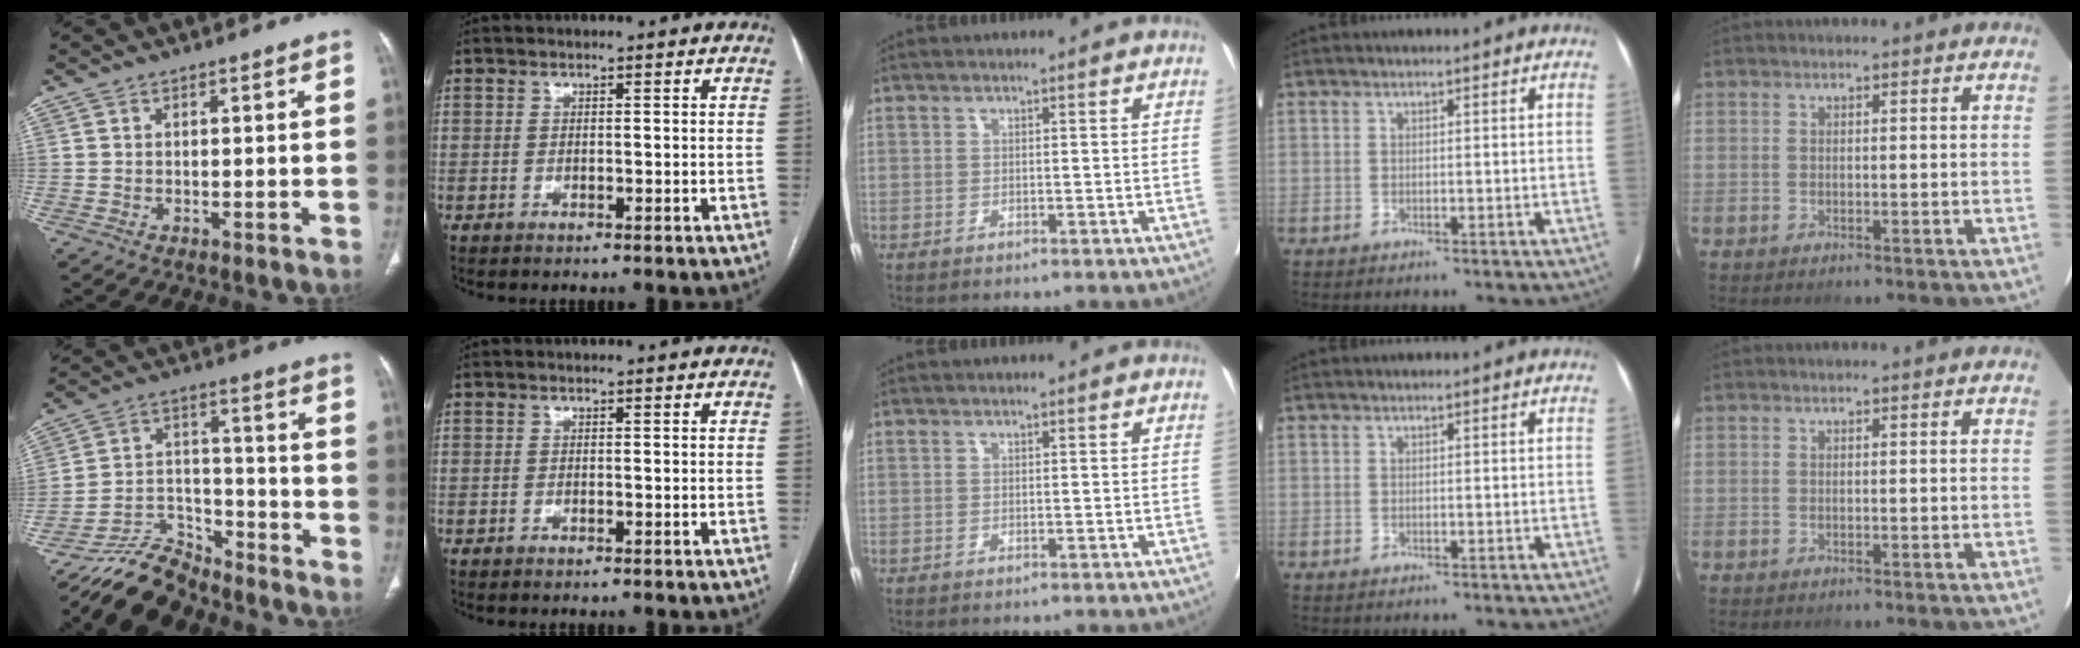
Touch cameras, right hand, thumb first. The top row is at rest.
{"thumb": {"total": 11.2, "force": [-10.5, 3.8, 0.8], "torque": [-0.005, 0.086, -0.192]}}